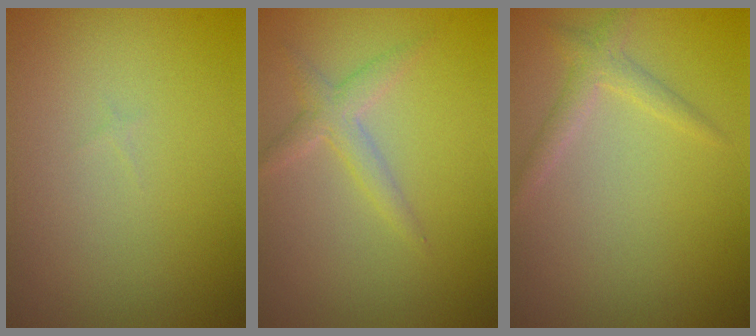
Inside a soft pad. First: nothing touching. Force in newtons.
{"total": 2.0, "press": 2.0, "slide": 0.0}
{"total": 1.7, "press": 1.7, "slide": 0.1}